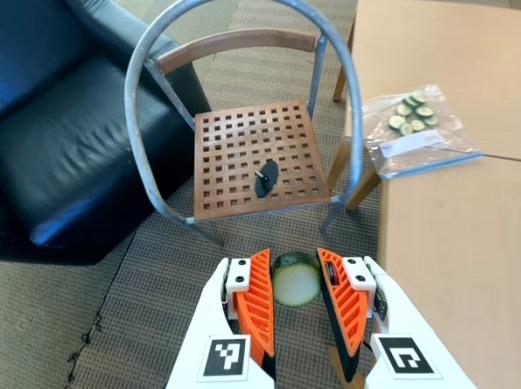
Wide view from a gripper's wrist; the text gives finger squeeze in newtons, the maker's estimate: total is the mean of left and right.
{"total": 11.5, "left": 11.8, "right": 11.2}